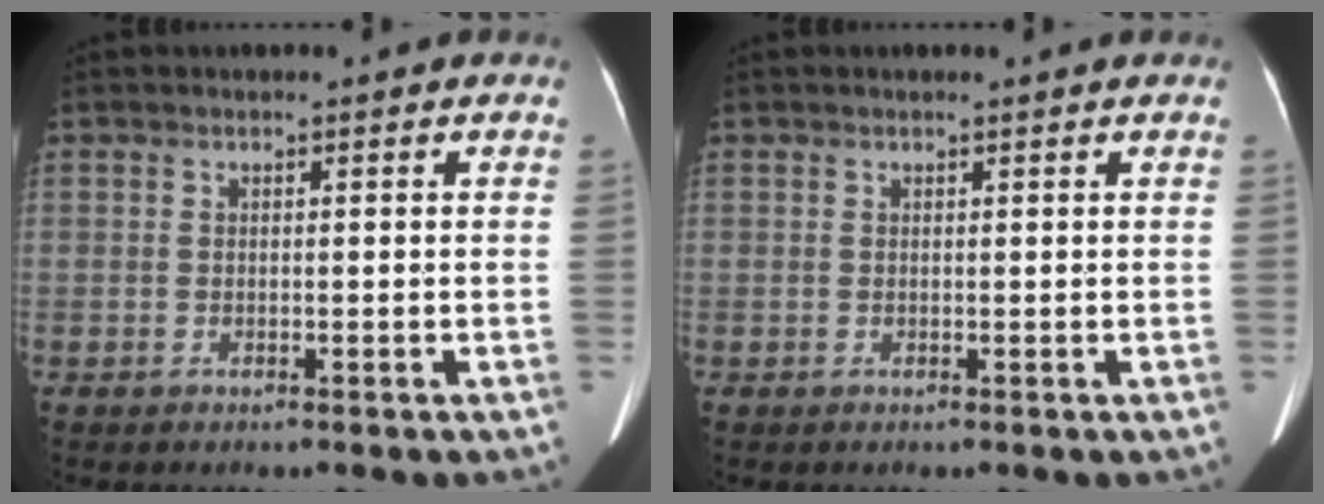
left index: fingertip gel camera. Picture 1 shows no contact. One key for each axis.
{"total": 1.0, "fx": 1.0, "fy": -0.1, "fz": 0.2, "tx": -0.011, "ty": 0.006, "tz": 0.015}